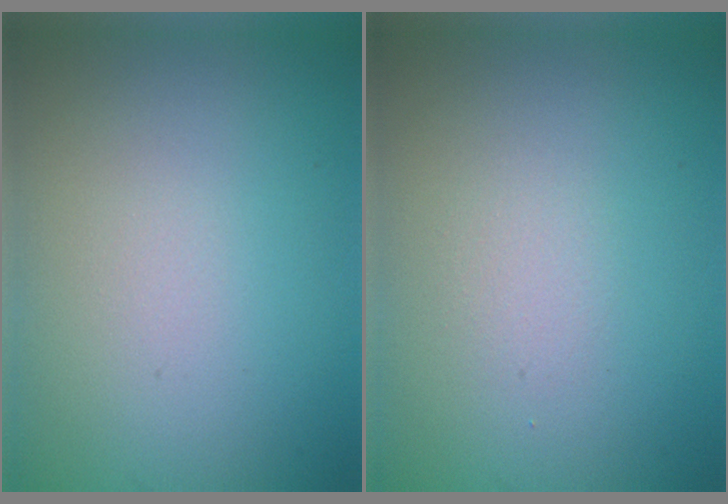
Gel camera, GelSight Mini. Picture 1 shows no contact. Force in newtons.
{"total": 1.0, "press": 0.9, "slide": 0.1}